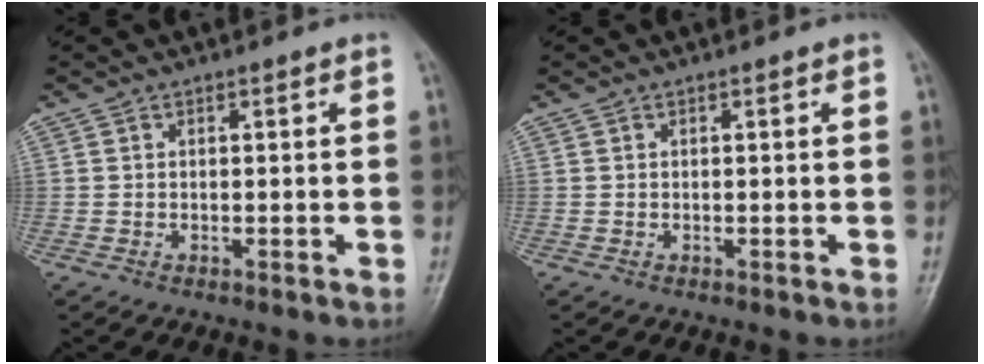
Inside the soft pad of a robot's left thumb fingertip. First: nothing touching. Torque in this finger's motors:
{"motor_torque": [0.00, 0.00, -0.07, -0.07, 0.00]}